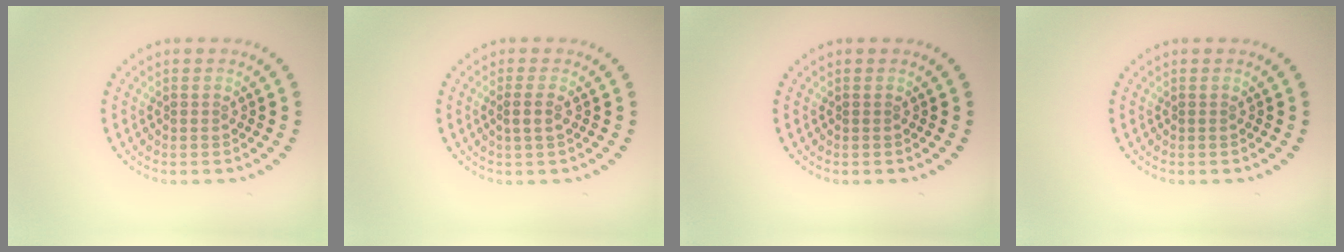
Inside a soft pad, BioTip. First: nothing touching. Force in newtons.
{"total": 1.4, "press": 1.1, "slide": 0.8}
{"total": 0.0}
{"total": 0.0}